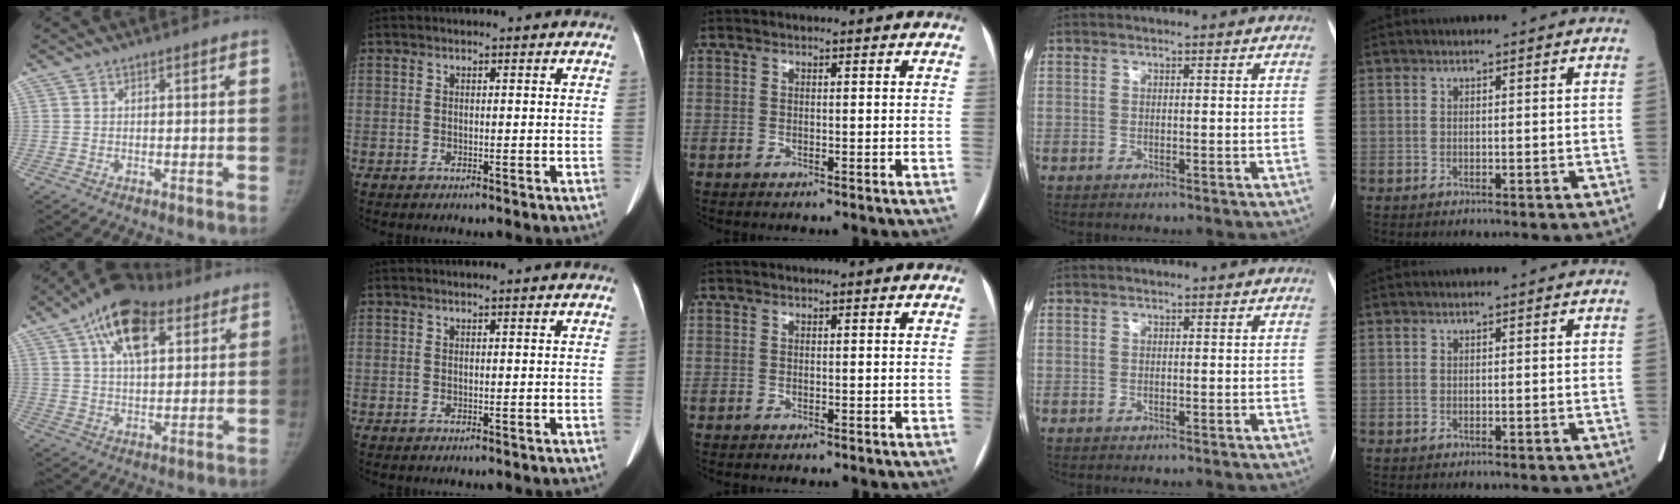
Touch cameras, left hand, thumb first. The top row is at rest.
{"thumb": {"total": 16.0, "force": [7.7, 8.2, 11.3], "torque": [-0.158, -0.007, 0.124]}, "index": {"total": 1.7, "force": [1.5, -0.3, 0.6], "torque": [-0.006, -0.003, 0.018]}}